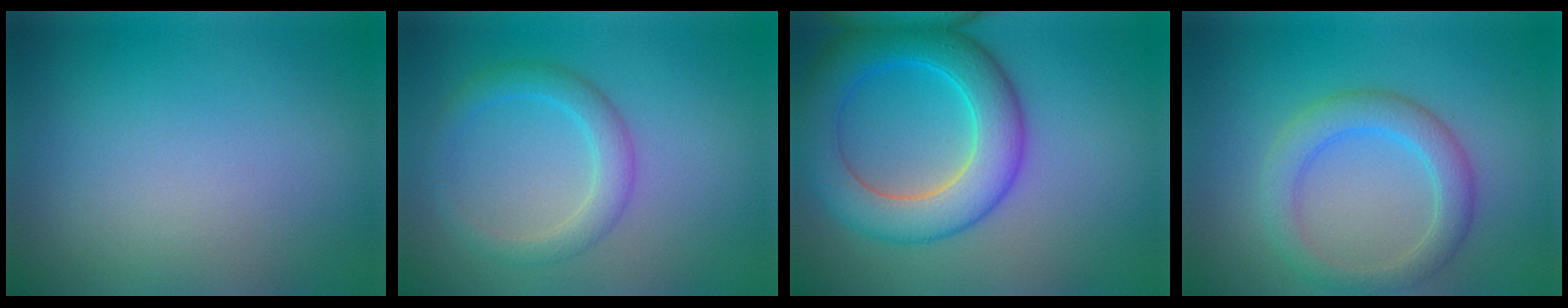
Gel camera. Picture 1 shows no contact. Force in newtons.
{"total": 2.8, "press": 2.8, "slide": 0.1}
{"total": 7.8, "press": 7.8, "slide": 0.1}
{"total": 3.7, "press": 3.7, "slide": 0.3}